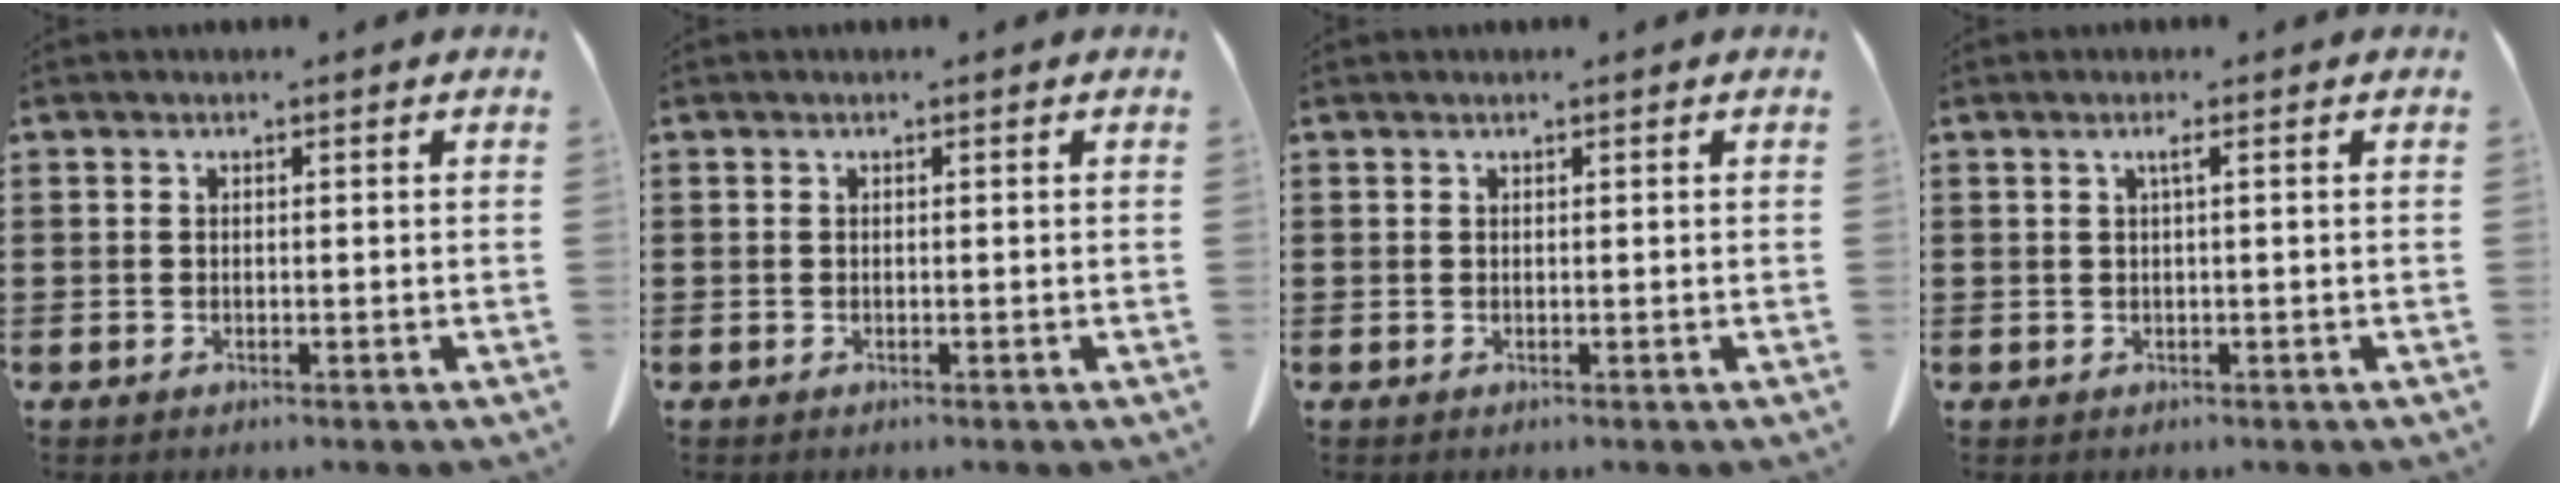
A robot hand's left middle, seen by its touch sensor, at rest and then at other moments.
{"total": 0.0}
{"total": 0.0}
{"total": 1.2, "force": [0.3, 0.0, 1.2], "torque": [-0.022, 0.000, 0.005]}